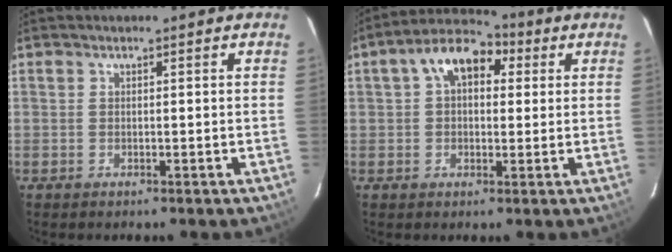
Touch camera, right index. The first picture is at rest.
{"total": 9.4, "force": [2.9, 6.1, 6.6], "torque": [-0.115, 0.041, 0.041]}